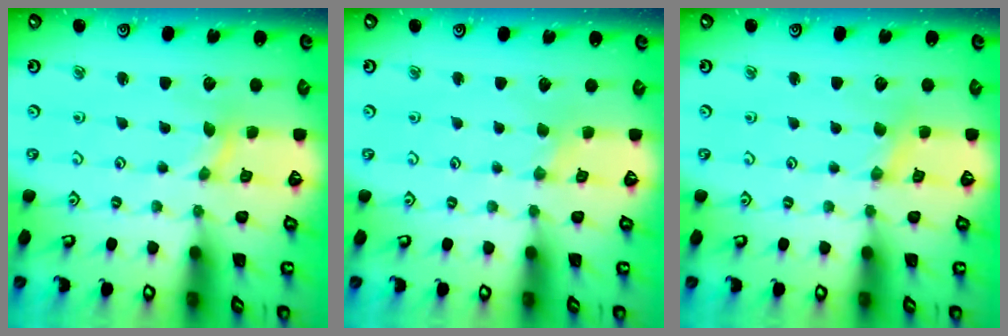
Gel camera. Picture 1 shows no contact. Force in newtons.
{"total": 0.0}
{"total": 1.7, "press": 1.6, "slide": 0.4}